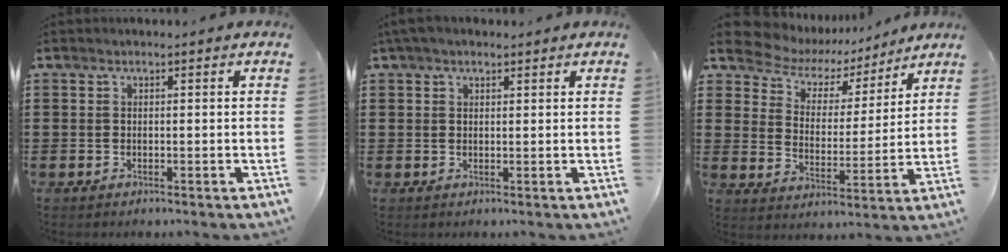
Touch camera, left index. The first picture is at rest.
{"total": 1.9, "force": [1.4, 0.8, 0.9], "torque": [-0.021, 0.007, 0.026]}
{"total": 6.4, "force": [5.7, 2.7, 1.4], "torque": [-0.064, -0.034, 0.098]}